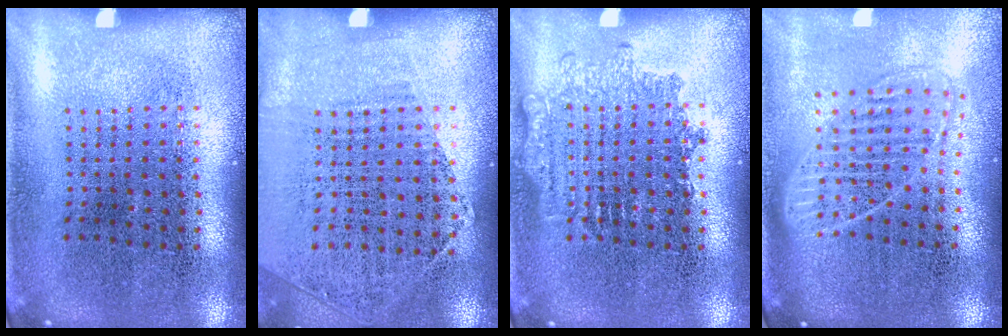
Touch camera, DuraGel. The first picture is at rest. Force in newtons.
{"total": 1.2, "press": 1.0, "slide": 0.7}
{"total": 1.7, "press": 1.6, "slide": 0.3}
{"total": 1.7, "press": 1.4, "slide": 1.0}